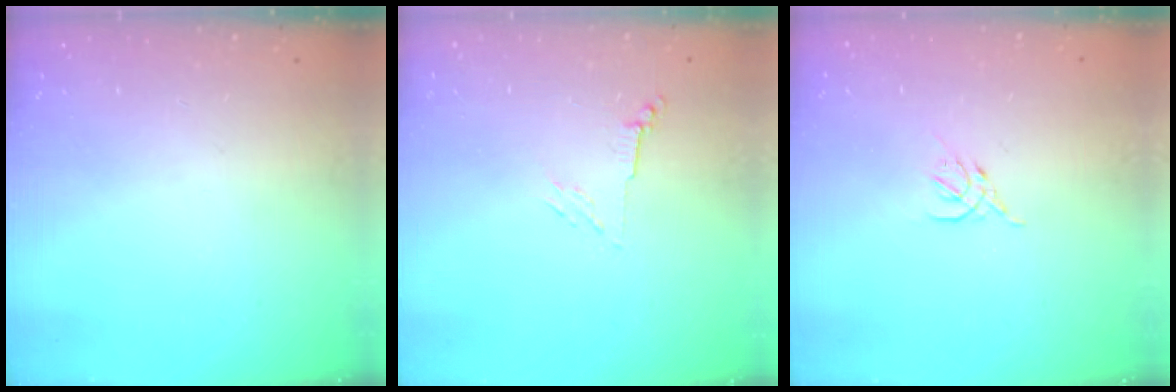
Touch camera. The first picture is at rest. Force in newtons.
{"total": 2.8, "press": 2.7, "slide": 0.6}
{"total": 2.6, "press": 2.5, "slide": 0.8}